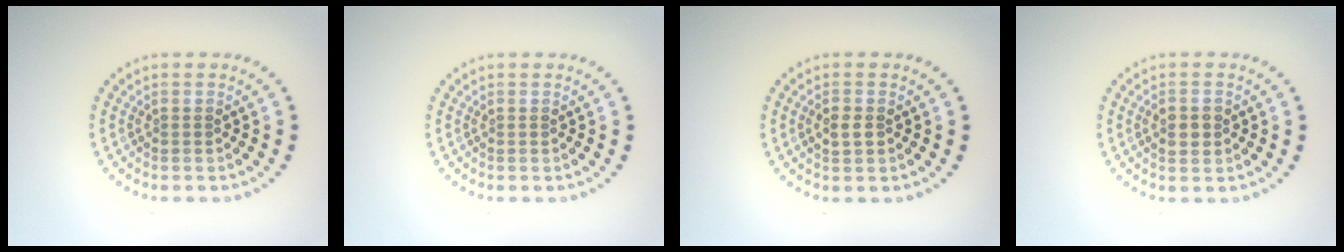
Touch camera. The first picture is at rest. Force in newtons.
{"total": 0.0}
{"total": 1.3, "press": 1.3, "slide": 0.1}
{"total": 2.4, "press": 2.4, "slide": 0.1}